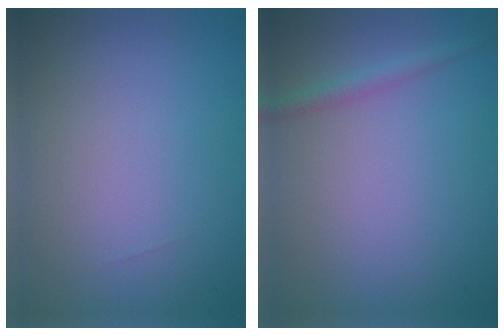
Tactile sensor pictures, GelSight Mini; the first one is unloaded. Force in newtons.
{"total": 1.5, "press": 1.5, "slide": 0.0}